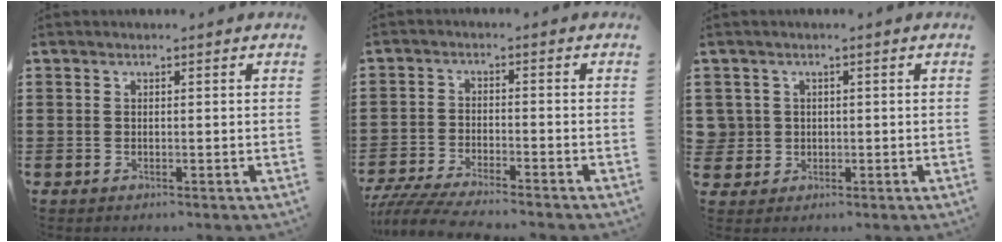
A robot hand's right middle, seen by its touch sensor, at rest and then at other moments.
{"total": 4.8, "force": [-4.6, 0.1, 1.5], "torque": [-0.047, -0.014, -0.094]}
{"total": 2.9, "force": [0.1, 2.9, 0.2], "torque": [-0.020, 0.008, -0.002]}